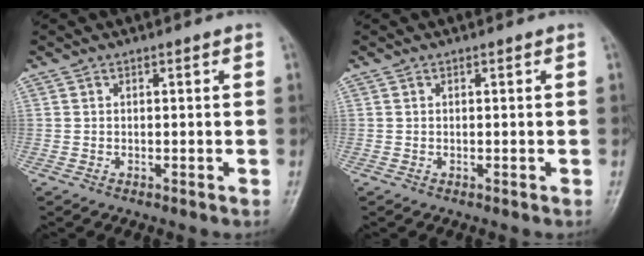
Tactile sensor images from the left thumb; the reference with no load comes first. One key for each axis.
{"total": 0.0}